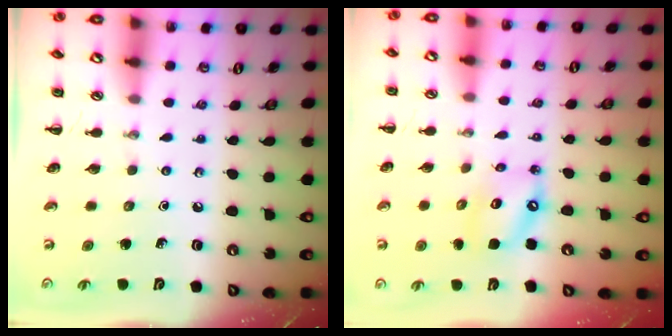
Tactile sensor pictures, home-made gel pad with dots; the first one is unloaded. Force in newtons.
{"total": 9.5, "press": 9.3, "slide": 2.1}